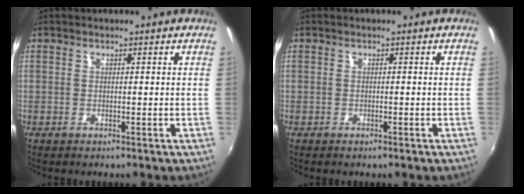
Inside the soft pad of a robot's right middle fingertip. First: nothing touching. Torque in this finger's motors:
{"motor_torque": [-0.31, 0.07, 0.04, -0.01]}